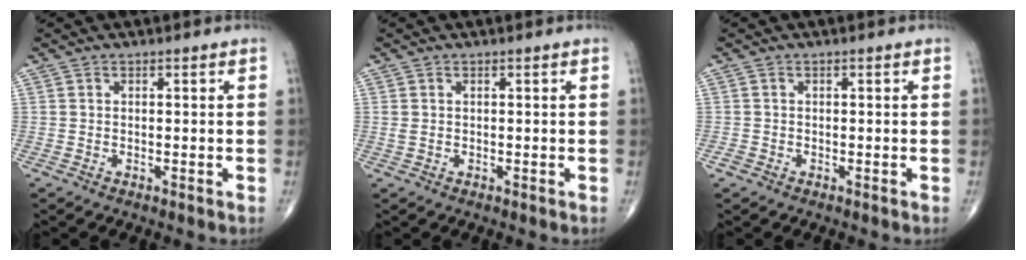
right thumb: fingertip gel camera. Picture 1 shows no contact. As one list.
[{"total": 1.0, "force": [0.3, 0.5, 0.8], "torque": [-0.023, 0.013, 0.013]}, {"total": 0.9, "force": [-0.5, 0.7, 0.2], "torque": [-0.003, 0.001, -0.011]}]